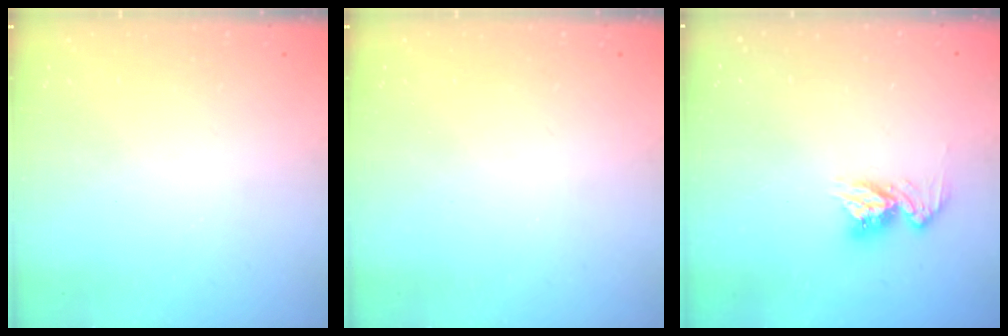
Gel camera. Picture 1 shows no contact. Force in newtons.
{"total": 0.0}
{"total": 10.0, "press": 9.9, "slide": 0.7}